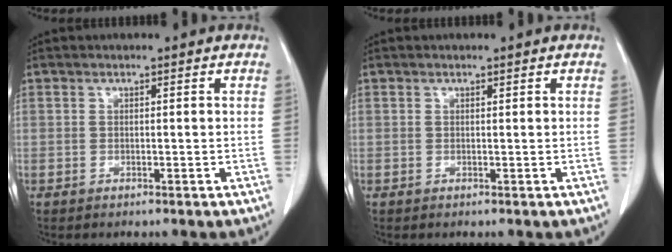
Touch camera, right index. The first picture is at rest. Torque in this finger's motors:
{"motor_torque": [-0.11, 0.00, 0.01, 0.01]}